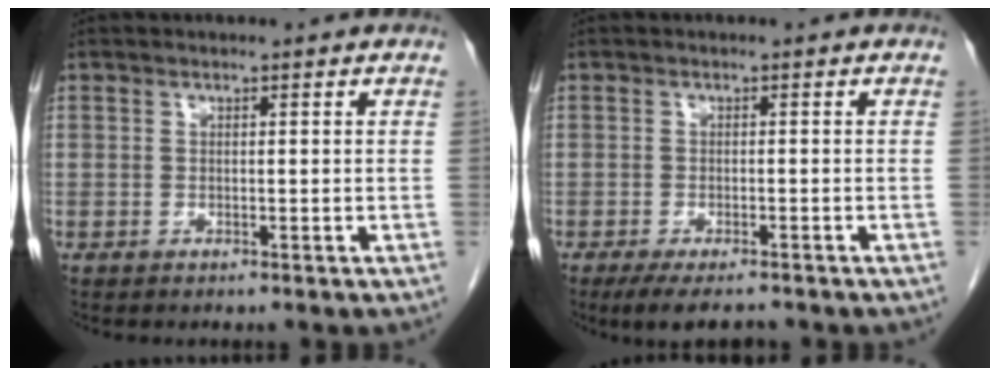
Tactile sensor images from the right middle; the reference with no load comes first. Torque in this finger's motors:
{"motor_torque": [0.48, -0.33, 0.06, 0.03]}